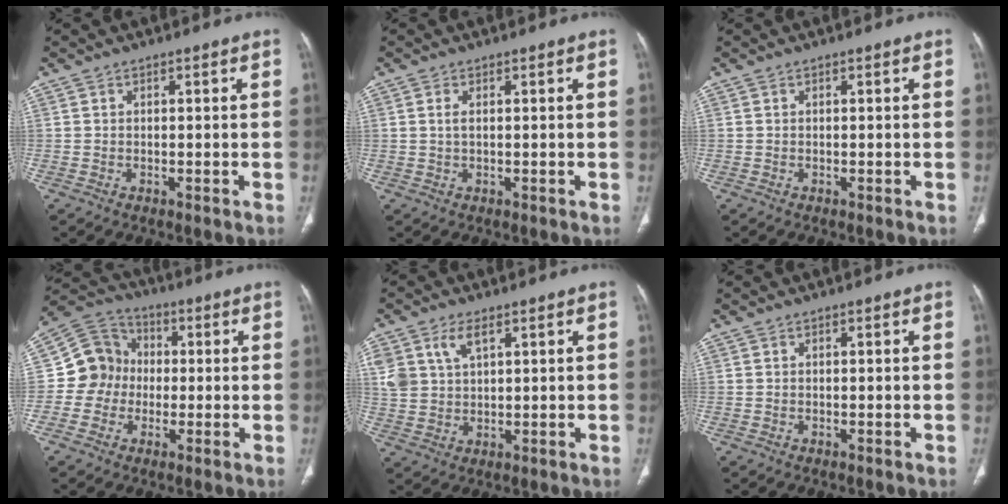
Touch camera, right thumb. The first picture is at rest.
{"total": 1.4, "force": [0.4, 0.5, 1.2], "torque": [-0.030, 0.003, 0.011]}
{"total": 0.0}
{"total": 9.8, "force": [-0.7, 9.3, 3.1], "torque": [-0.021, 0.028, -0.024]}
{"total": 7.1, "force": [3.4, 4.0, 4.7], "torque": [-0.095, -0.006, 0.073]}
{"total": 0.0}